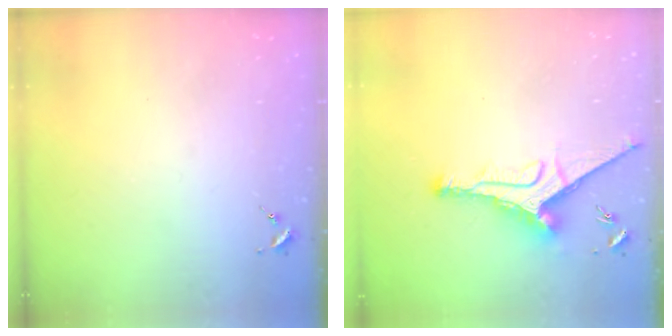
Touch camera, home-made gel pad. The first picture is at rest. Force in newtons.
{"total": 12.4, "press": 12.3, "slide": 0.9}